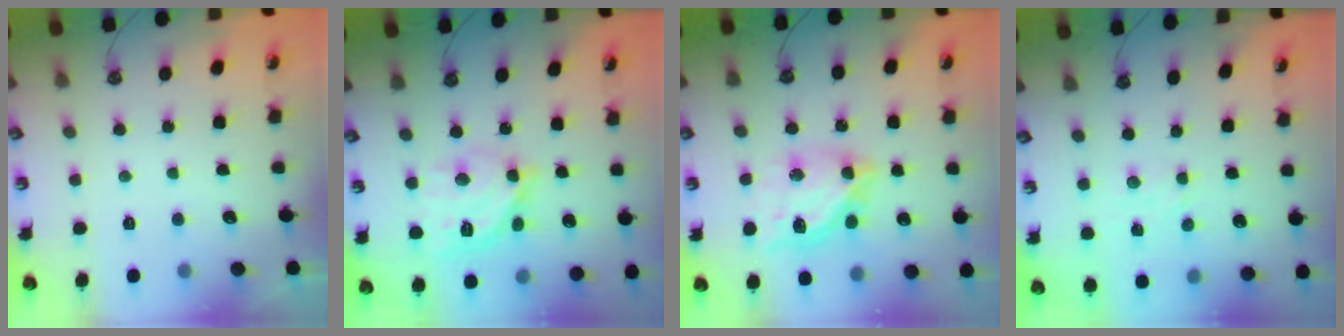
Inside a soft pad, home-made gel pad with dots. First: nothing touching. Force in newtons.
{"total": 13.6, "press": 13.6, "slide": 1.0}
{"total": 13.2, "press": 13.2, "slide": 1.2}
{"total": 1.7, "press": 1.7, "slide": 0.3}